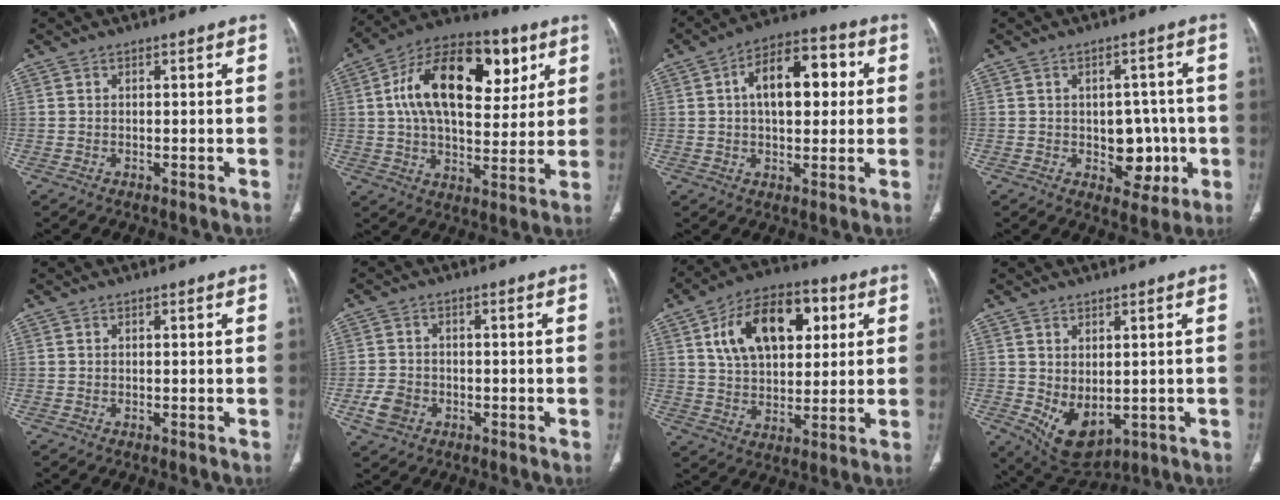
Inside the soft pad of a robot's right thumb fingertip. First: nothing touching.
{"total": 23.1, "force": [7.0, 13.0, 17.8], "torque": [-0.264, 0.006, 0.105]}
{"total": 13.7, "force": [2.4, 7.6, 11.2], "torque": [-0.147, 0.025, 0.032]}
{"total": 8.2, "force": [-1.4, 5.9, 5.6], "torque": [-0.031, 0.009, -0.010]}
{"total": 0.0}
{"total": 4.8, "force": [-1.8, 3.8, 2.3], "torque": [-0.041, 0.011, -0.029]}
{"total": 18.2, "force": [5.9, 10.9, 13.3], "torque": [-0.184, 0.004, 0.099]}
{"total": 8.3, "force": [-0.9, 5.1, 6.5], "torque": [-0.095, -0.008, 0.015]}